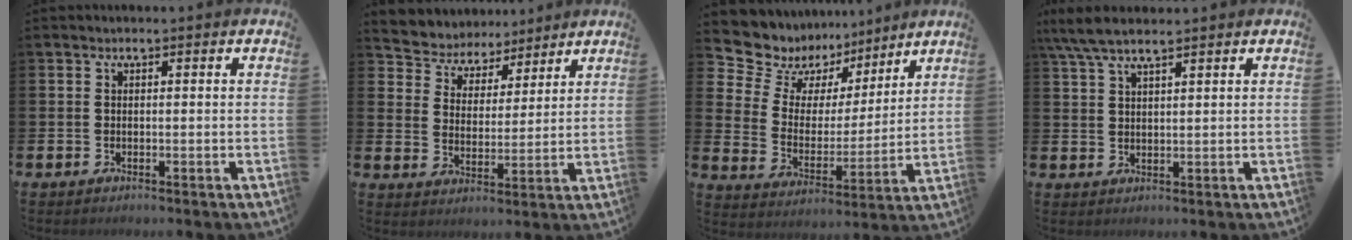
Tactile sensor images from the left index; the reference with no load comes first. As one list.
[{"total": 5.1, "force": [4.6, 2.1, -0.4], "torque": [-0.030, -0.034, 0.079]}, {"total": 9.3, "force": [8.1, 4.4, 0.7], "torque": [-0.072, -0.065, 0.148]}, {"total": 5.1, "force": [4.3, 0.8, 2.7], "torque": [-0.068, -0.006, 0.080]}]